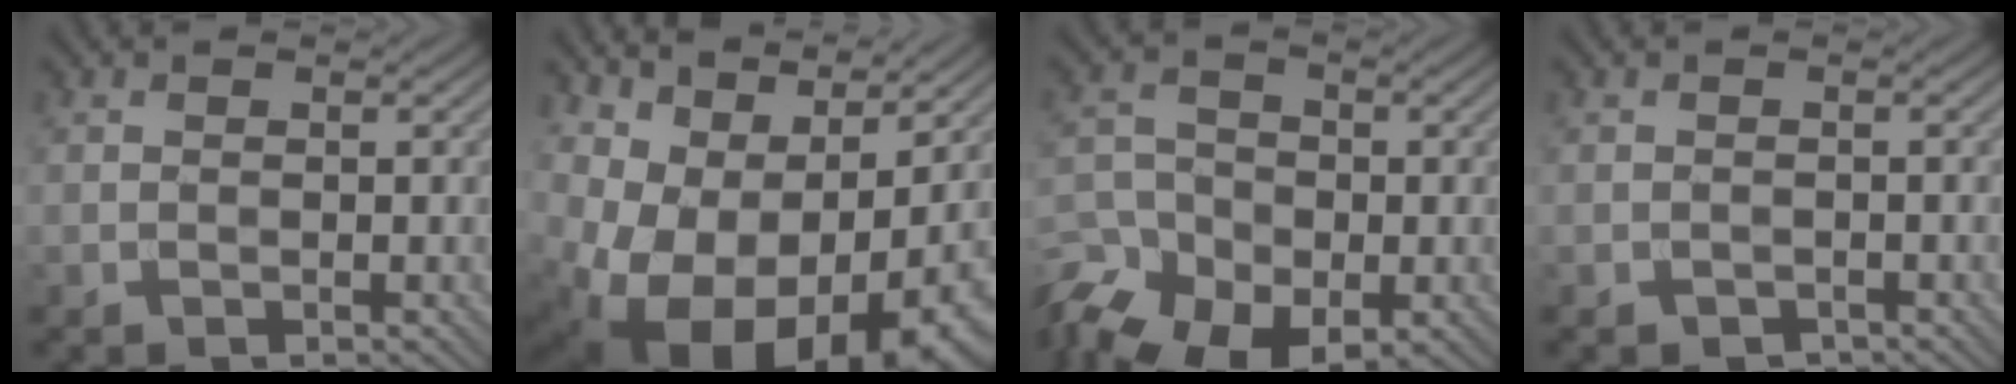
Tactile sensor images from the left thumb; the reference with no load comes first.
{"total": 15.3, "force": [0.1, 9.5, 12.0], "torque": [-0.181, -0.026, 0.055]}
{"total": 13.6, "force": [-8.3, 9.0, 5.9], "torque": [-0.131, -0.046, -0.137]}
{"total": 1.0, "force": [-0.7, 0.6, 0.2], "torque": [-0.003, -0.005, -0.014]}